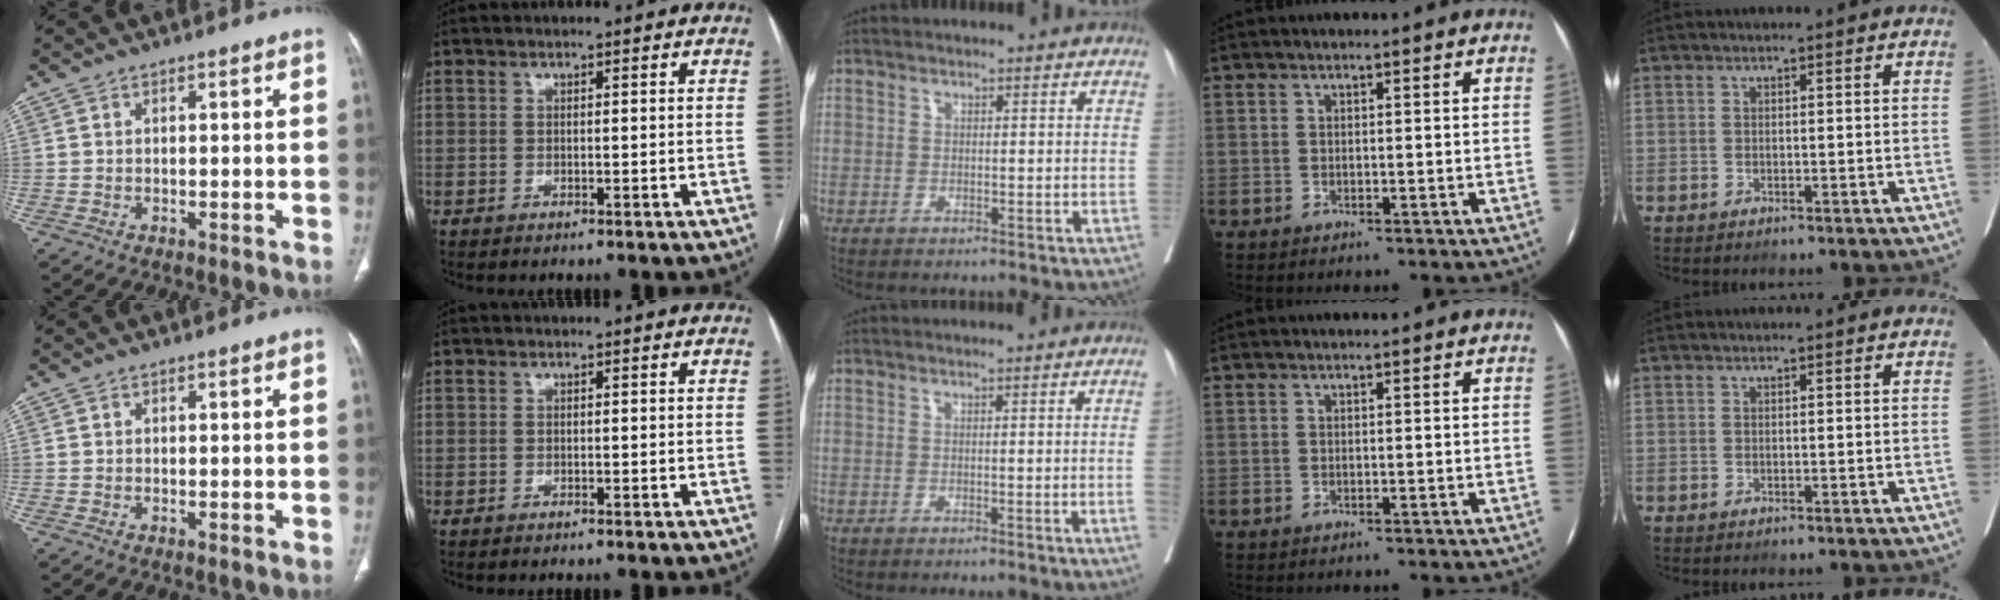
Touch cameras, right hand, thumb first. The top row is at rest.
{"middle": {"total": 2.2, "force": [-0.4, -0.8, 2.0], "torque": [-0.025, -0.002, -0.005]}}